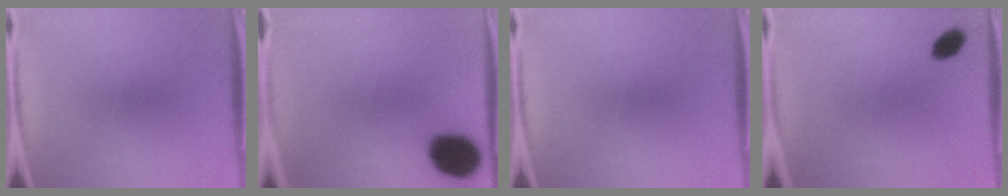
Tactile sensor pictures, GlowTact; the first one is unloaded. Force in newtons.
{"total": 17.8}
{"total": 0.0}
{"total": 4.2}